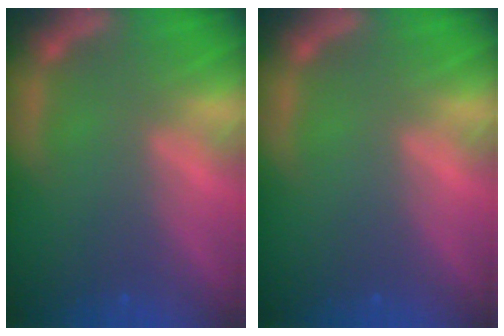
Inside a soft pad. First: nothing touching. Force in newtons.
{"total": 0.0}